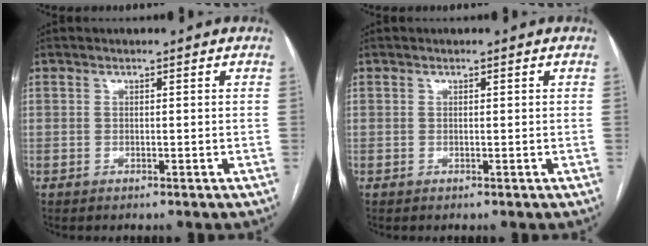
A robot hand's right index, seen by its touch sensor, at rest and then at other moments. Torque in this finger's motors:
{"motor_torque": [0.10, 0.05, 0.03, 0.01]}